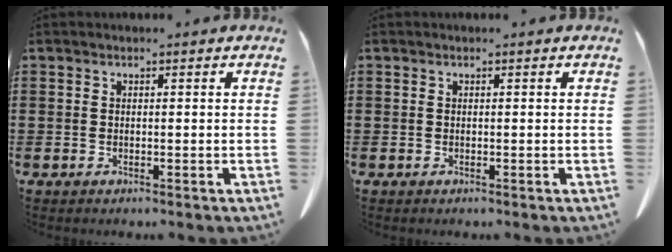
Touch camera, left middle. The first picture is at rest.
{"total": 0.0}